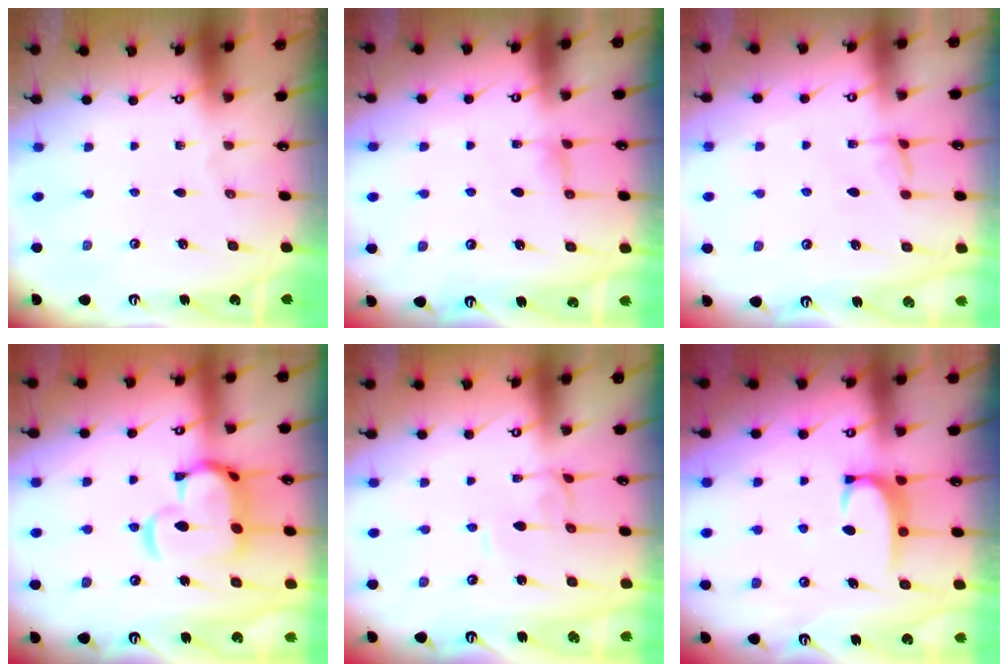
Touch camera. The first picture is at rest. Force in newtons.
{"total": 0.0}
{"total": 1.4, "press": 1.3, "slide": 0.4}
{"total": 10.1, "press": 10.0, "slide": 1.5}
{"total": 1.9, "press": 1.9, "slide": 0.2}
{"total": 2.8, "press": 2.8, "slide": 0.4}